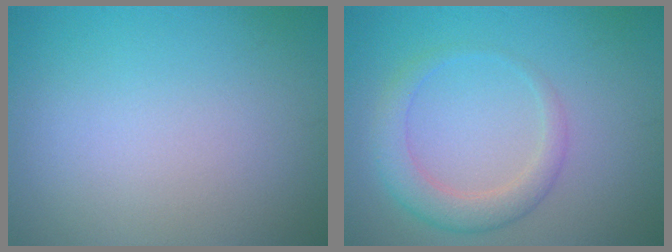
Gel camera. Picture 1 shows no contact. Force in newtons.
{"total": 3.1, "press": 3.1, "slide": 0.2}